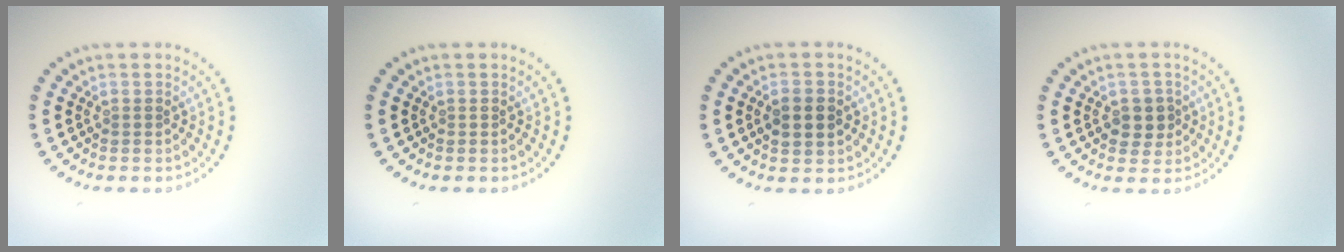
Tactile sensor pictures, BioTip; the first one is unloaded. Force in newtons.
{"total": 0.0}
{"total": 2.6, "press": 2.6, "slide": 0.2}
{"total": 2.6, "press": 2.5, "slide": 0.7}